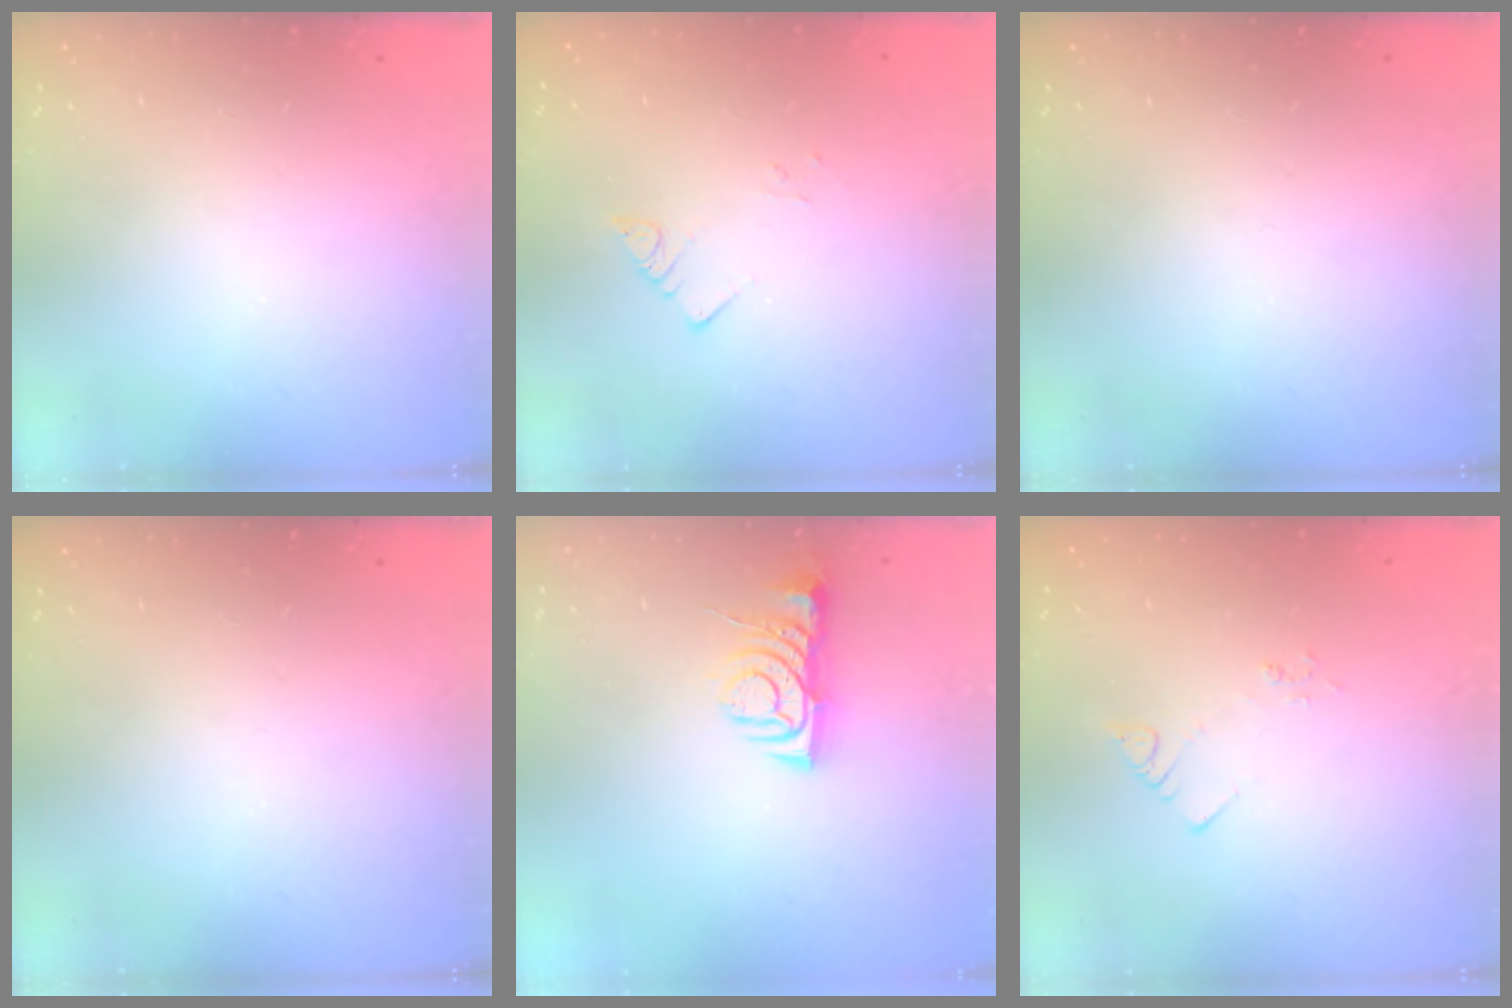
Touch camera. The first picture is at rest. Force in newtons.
{"total": 2.8, "press": 2.8, "slide": 0.2}
{"total": 0.0}
{"total": 0.0}
{"total": 5.5, "press": 5.4, "slide": 0.7}
{"total": 2.4, "press": 2.4, "slide": 0.4}